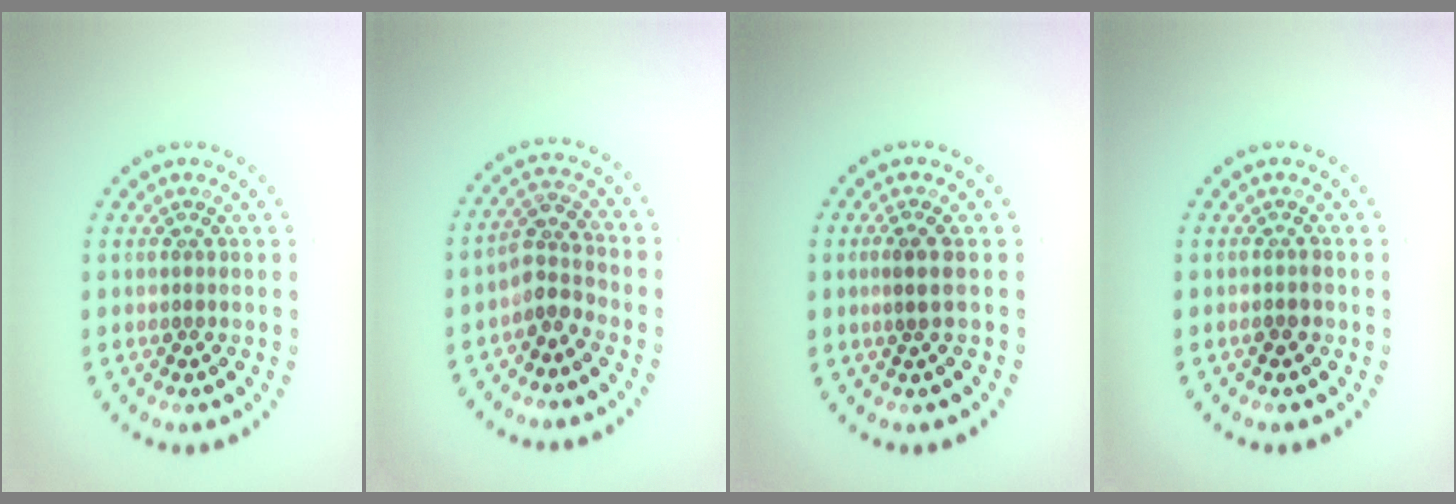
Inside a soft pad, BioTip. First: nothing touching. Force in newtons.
{"total": 2.6, "press": 2.1, "slide": 1.5}
{"total": 1.2, "press": 0.8, "slide": 0.9}
{"total": 1.1, "press": 1.0, "slide": 0.5}